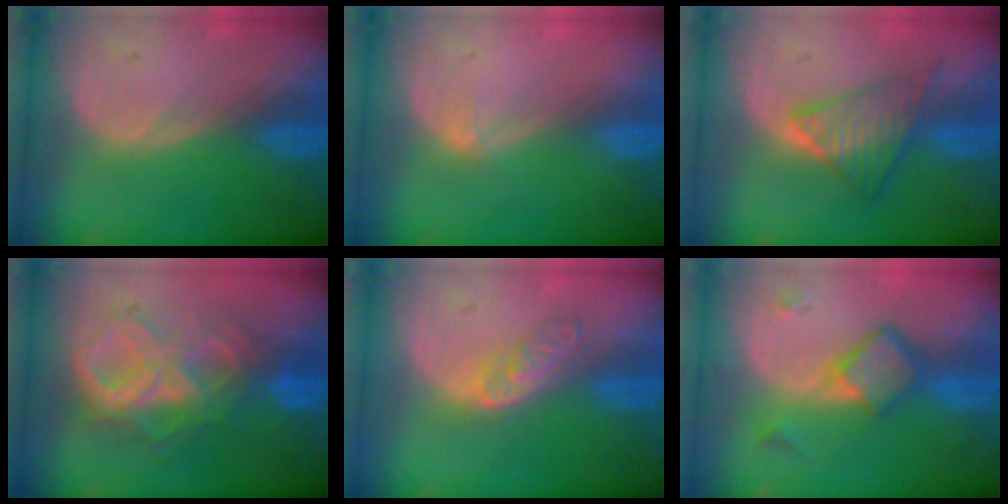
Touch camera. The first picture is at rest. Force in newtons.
{"total": 0.7, "press": 0.7, "slide": 0.1}
{"total": 6.3, "press": 6.2, "slide": 1.4}
{"total": 9.3, "press": 9.2, "slide": 0.9}
{"total": 4.8, "press": 4.1, "slide": 2.5}
{"total": 6.2, "press": 5.3, "slide": 3.2}